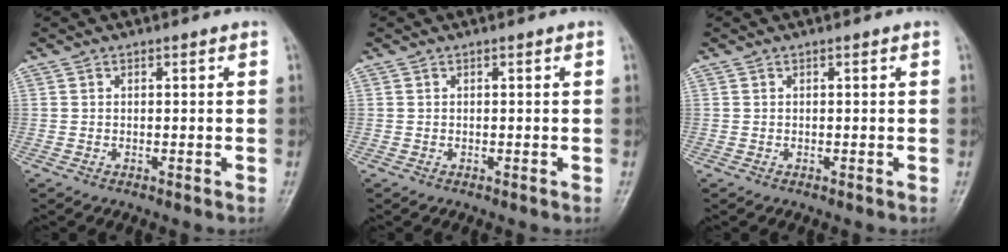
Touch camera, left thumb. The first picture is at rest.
{"total": 0.0}
{"total": 0.0}